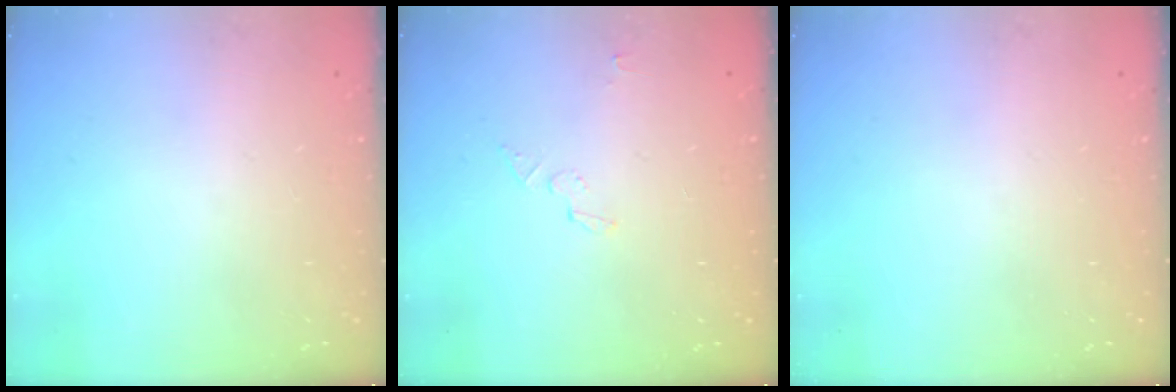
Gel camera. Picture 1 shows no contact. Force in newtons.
{"total": 2.8, "press": 2.8, "slide": 0.1}
{"total": 0.0}